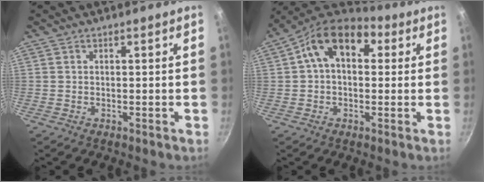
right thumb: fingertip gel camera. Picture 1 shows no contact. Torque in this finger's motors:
{"motor_torque": [1.09, 2.35, 1.42, -0.33, 0.14]}